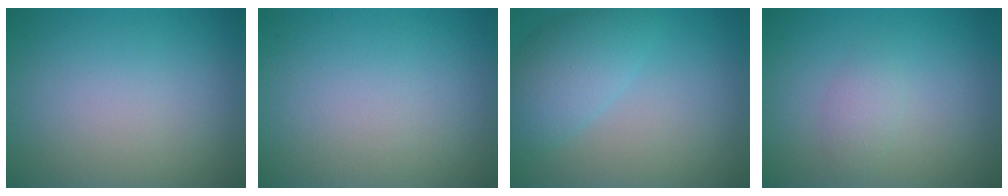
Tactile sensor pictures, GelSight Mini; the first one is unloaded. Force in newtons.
{"total": 0.0}
{"total": 4.4, "press": 4.4, "slide": 0.3}
{"total": 1.4, "press": 1.4, "slide": 0.1}